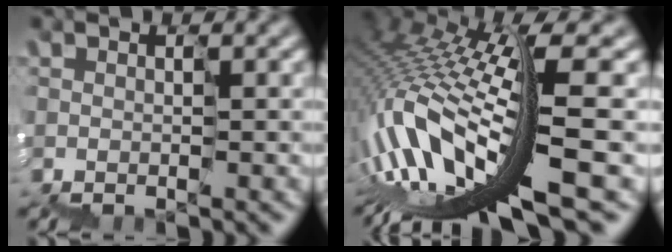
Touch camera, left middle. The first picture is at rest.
{"total": 12.4, "force": [-1.3, 3.1, 12.0], "torque": [-0.264, 0.025, 0.001]}